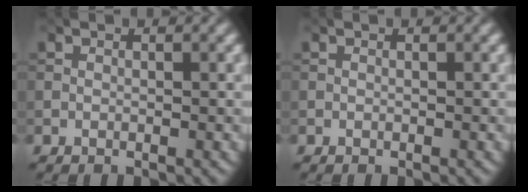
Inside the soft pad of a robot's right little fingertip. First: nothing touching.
{"total": 0.0}